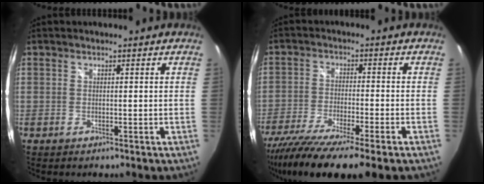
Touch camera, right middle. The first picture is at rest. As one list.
[{"total": 13.1, "force": [-10.2, 0.3, 8.3], "torque": [-0.169, -0.048, -0.174]}]